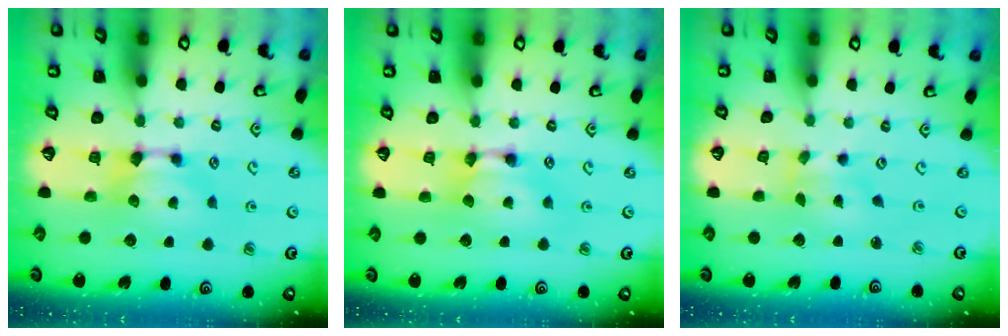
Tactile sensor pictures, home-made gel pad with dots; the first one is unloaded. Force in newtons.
{"total": 1.7, "press": 1.7, "slide": 0.1}
{"total": 2.0, "press": 1.7, "slide": 1.1}